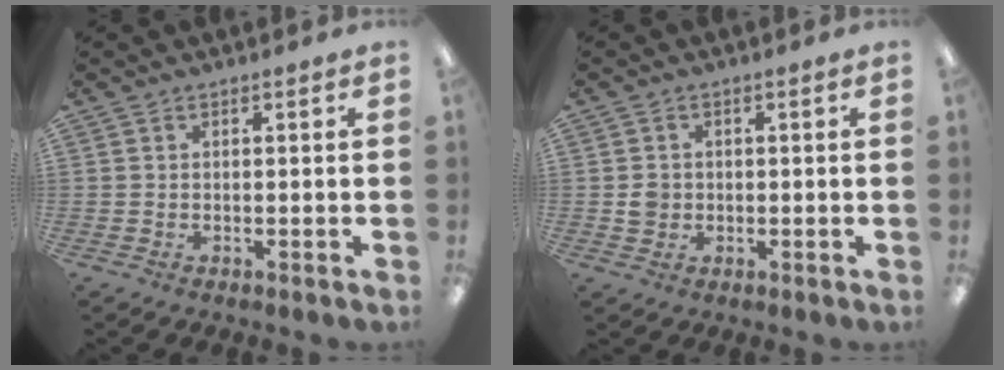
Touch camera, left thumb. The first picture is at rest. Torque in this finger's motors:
{"motor_torque": [-0.01, -0.01, -0.02, -0.10, -0.03]}